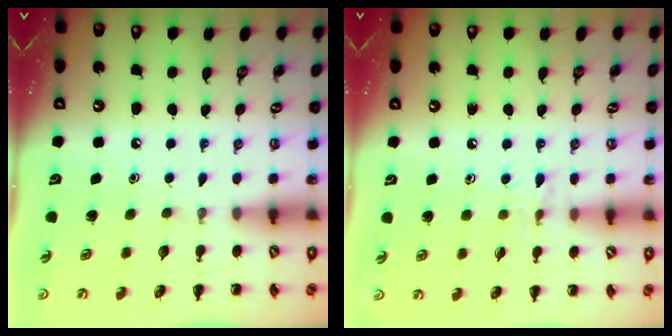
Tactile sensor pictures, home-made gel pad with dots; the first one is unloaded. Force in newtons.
{"total": 5.2, "press": 5.0, "slide": 1.2}